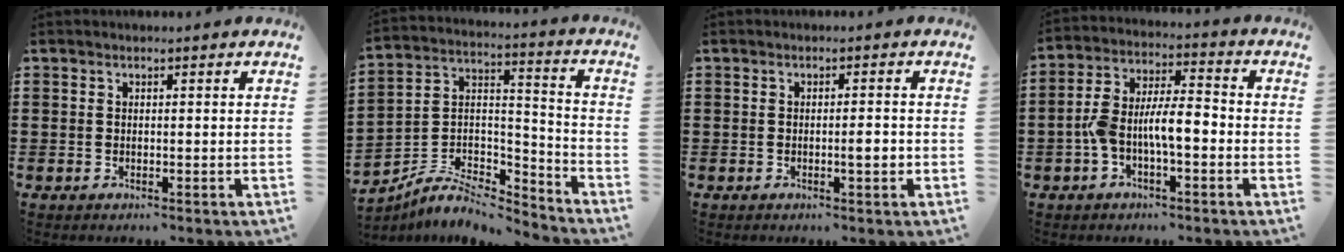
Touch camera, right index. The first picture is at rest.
{"total": 6.2, "force": [-5.1, 2.6, 2.3], "torque": [-0.050, 0.006, -0.101]}
{"total": 2.7, "force": [-0.5, 0.4, 2.6], "torque": [-0.044, -0.002, -0.009]}
{"total": 7.6, "force": [-2.3, 3.1, 6.6], "torque": [-0.141, 0.006, -0.049]}